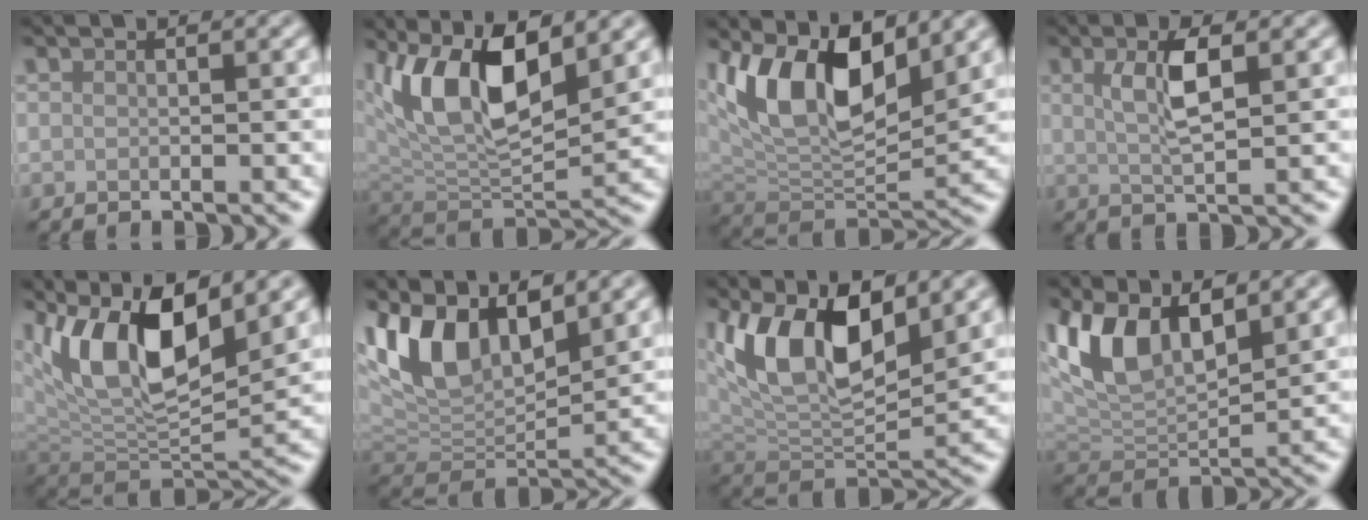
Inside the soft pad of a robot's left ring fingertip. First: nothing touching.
{"total": 10.1, "force": [3.8, 4.3, 8.4], "torque": [-0.149, -0.005, 0.065]}
{"total": 10.9, "force": [4.3, 5.0, 8.7], "torque": [-0.151, -0.005, 0.076]}
{"total": 3.8, "force": [1.0, 1.0, 3.5], "torque": [-0.067, 0.003, 0.018]}
{"total": 11.4, "force": [4.4, 4.7, 9.4], "torque": [-0.164, -0.001, 0.079]}
{"total": 9.0, "force": [4.1, 4.6, 6.5], "torque": [-0.131, -0.001, 0.076]}
{"total": 9.7, "force": [3.7, 4.5, 7.8], "torque": [-0.141, -0.011, 0.063]}
{"total": 7.3, "force": [3.2, 3.7, 5.5], "torque": [-0.111, -0.001, 0.056]}